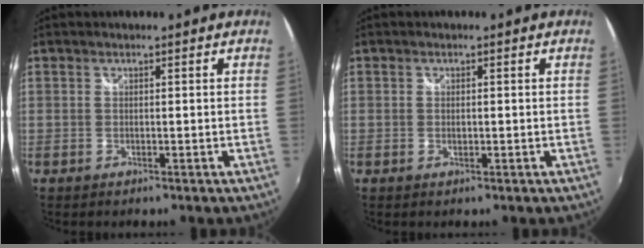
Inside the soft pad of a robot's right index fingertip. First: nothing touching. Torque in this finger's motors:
{"motor_torque": [-0.20, 0.16, -0.06, 0.00]}